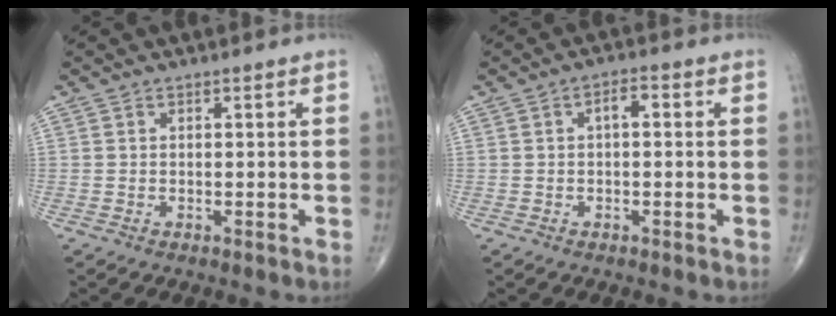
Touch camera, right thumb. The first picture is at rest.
{"total": 2.7, "force": [0.3, 1.2, 2.4], "torque": [-0.033, 0.011, -0.001]}